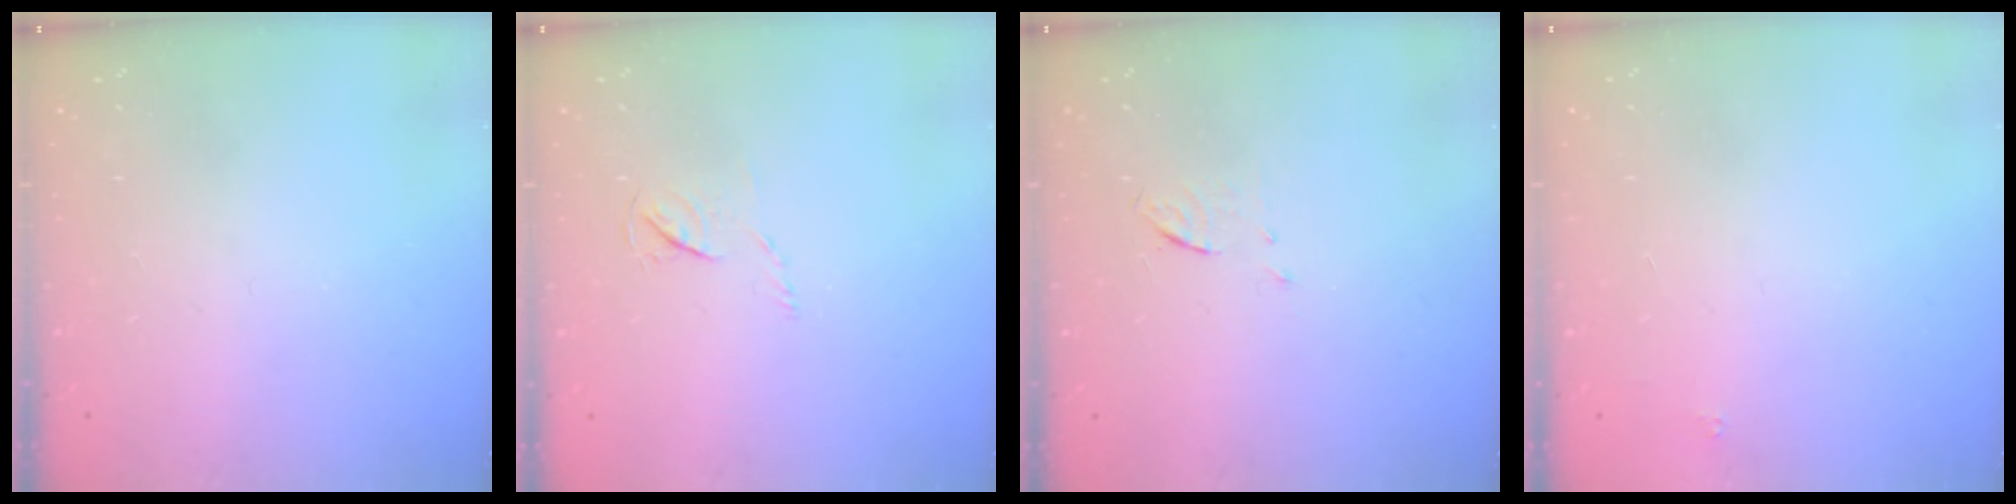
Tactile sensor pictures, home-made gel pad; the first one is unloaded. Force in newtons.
{"total": 3.9, "press": 3.8, "slide": 0.4}
{"total": 3.6, "press": 3.4, "slide": 1.4}
{"total": 1.8, "press": 1.7, "slide": 0.1}